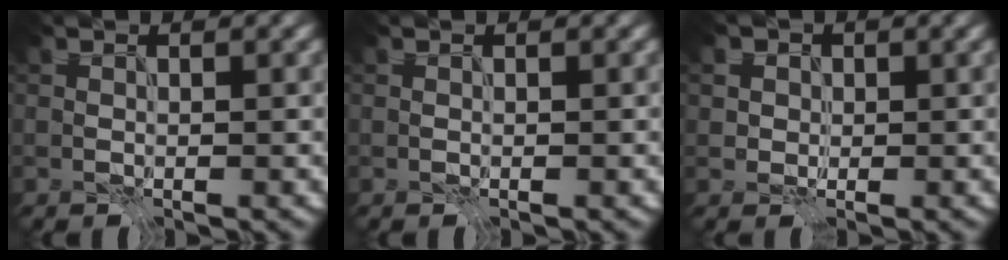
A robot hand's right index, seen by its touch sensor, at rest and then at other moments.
{"total": 0.0}
{"total": 2.0, "force": [1.0, 1.7, 0.4], "torque": [-0.008, -0.008, 0.025]}